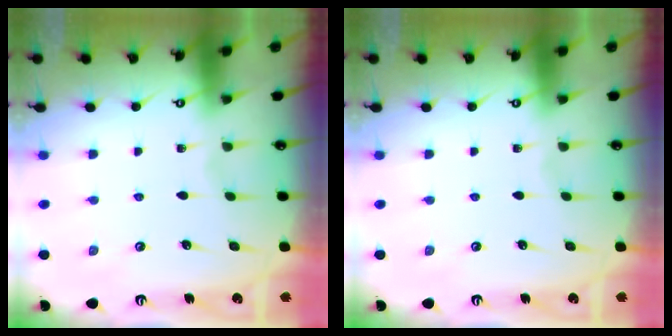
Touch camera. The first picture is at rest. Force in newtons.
{"total": 0.0}